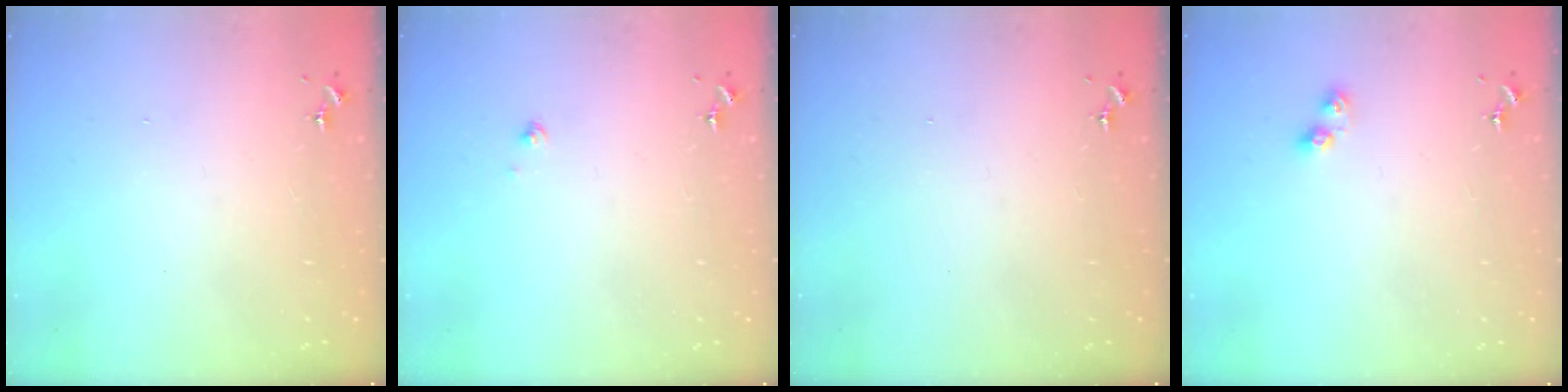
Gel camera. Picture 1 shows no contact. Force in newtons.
{"total": 1.2, "press": 1.2, "slide": 0.1}
{"total": 0.0}
{"total": 5.1, "press": 5.1, "slide": 0.5}